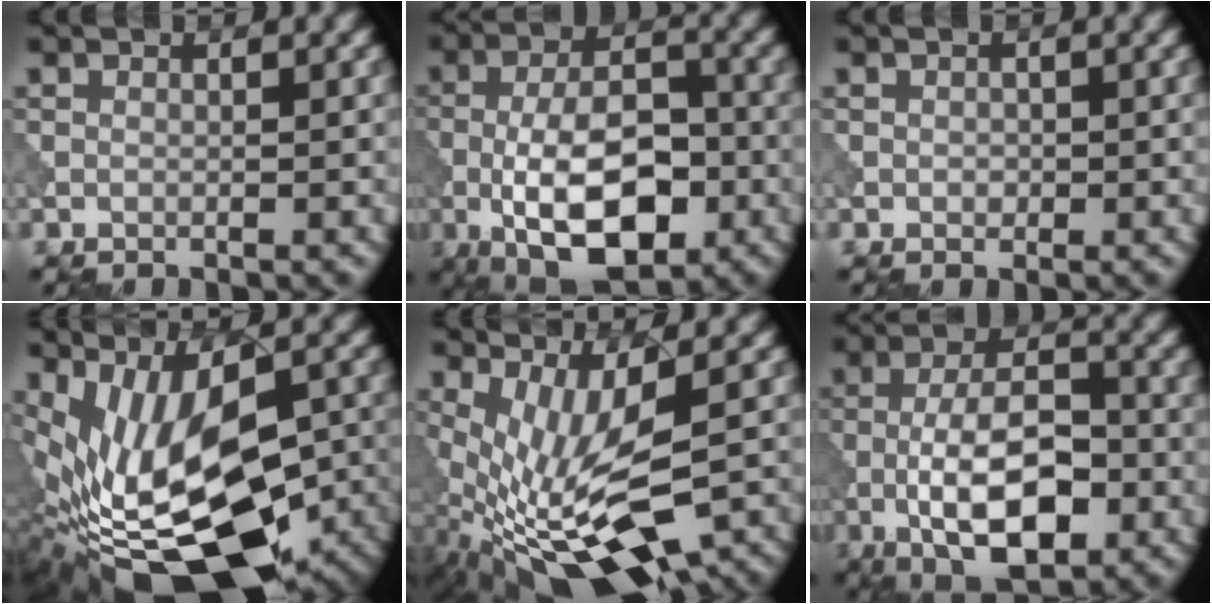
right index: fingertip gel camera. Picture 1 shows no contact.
{"total": 10.8, "force": [-3.8, 4.9, 8.8], "torque": [-0.158, 0.001, -0.070]}
{"total": 0.7, "force": [-0.1, 0.5, 0.4], "torque": [-0.004, -0.003, -0.002]}
{"total": 17.2, "force": [-4.6, 8.5, 14.3], "torque": [-0.222, -0.012, -0.051]}
{"total": 13.0, "force": [-3.9, 4.6, 11.5], "torque": [-0.219, -0.029, -0.050]}
{"total": 9.5, "force": [-3.0, 4.0, 8.0], "torque": [-0.140, 0.004, -0.058]}